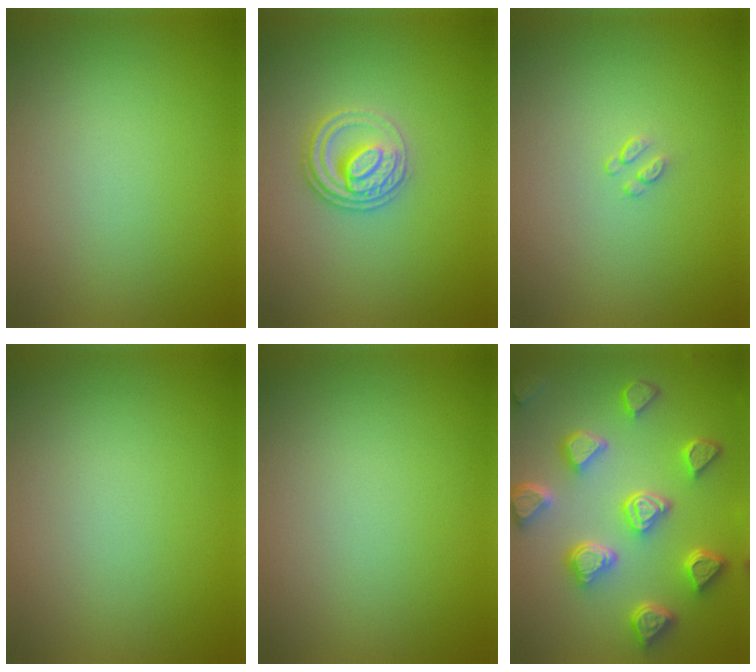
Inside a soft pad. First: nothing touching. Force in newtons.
{"total": 2.7, "press": 2.5, "slide": 0.9}
{"total": 0.6, "press": 0.4, "slide": 0.5}
{"total": 0.0}
{"total": 0.0}
{"total": 7.4, "press": 5.9, "slide": 4.4}